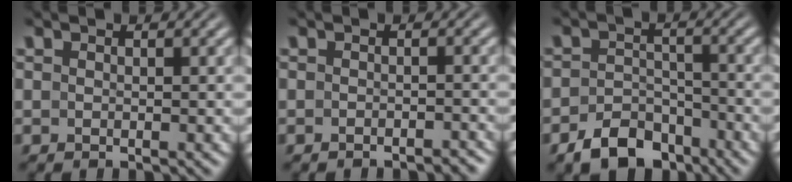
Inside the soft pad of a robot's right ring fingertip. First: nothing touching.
{"total": 1.9, "force": [-1.9, 0.0, 0.3], "torque": [-0.006, -0.007, -0.027]}
{"total": 5.9, "force": [-4.9, 2.8, 1.7], "torque": [-0.018, -0.017, -0.079]}